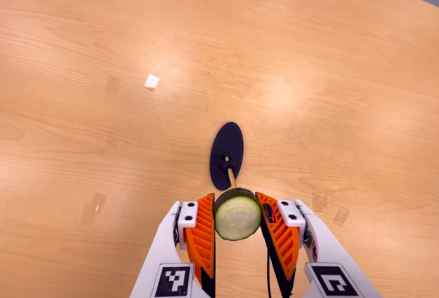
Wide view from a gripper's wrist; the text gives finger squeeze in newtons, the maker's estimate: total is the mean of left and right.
{"total": 9.0, "left": 8.3, "right": 9.7}